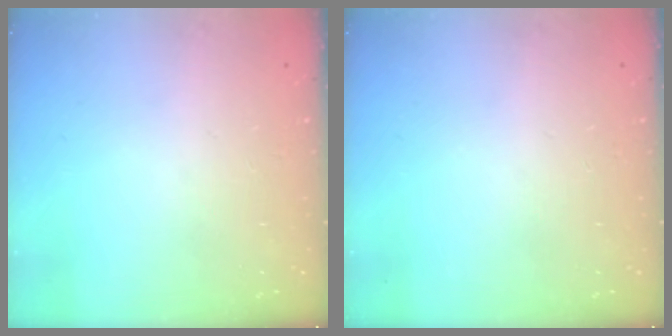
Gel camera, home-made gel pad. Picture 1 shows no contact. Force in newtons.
{"total": 0.0}